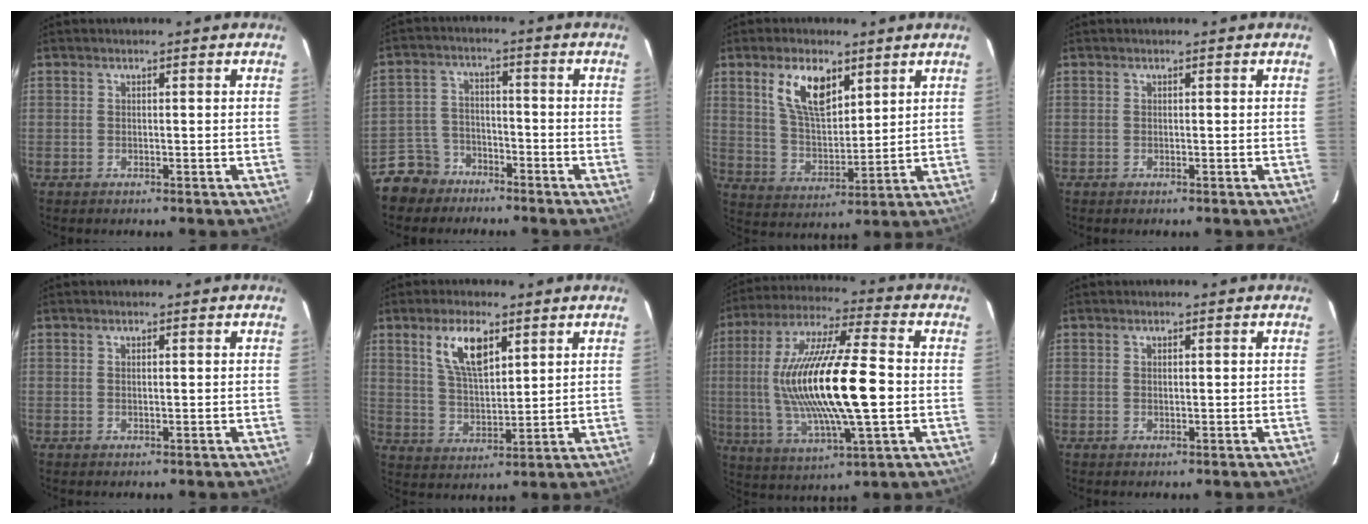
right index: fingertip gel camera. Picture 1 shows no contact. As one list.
[{"total": 7.5, "force": [-5.6, 5.0, 0.8], "torque": [-0.039, 0.020, -0.101]}, {"total": 10.8, "force": [5.7, 5.0, 7.7], "torque": [-0.142, 0.009, 0.115]}, {"total": 0.0}, {"total": 0.6, "force": [0.2, 0.2, 0.5], "torque": [-0.010, 0.002, 0.005]}, {"total": 9.2, "force": [4.8, 3.7, 7.0], "torque": [-0.129, 0.007, 0.097]}, {"total": 22.1, "force": [-0.7, 4.7, 21.6], "torque": [-0.410, -0.002, -0.008]}, {"total": 0.8, "force": [0.3, 0.4, 0.6], "torque": [-0.010, 0.002, 0.005]}]